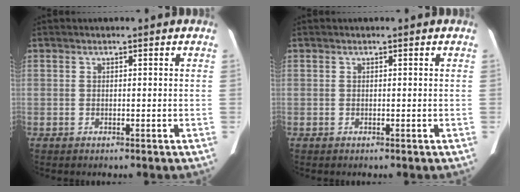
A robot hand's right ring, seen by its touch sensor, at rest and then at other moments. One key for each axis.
{"total": 0.0}